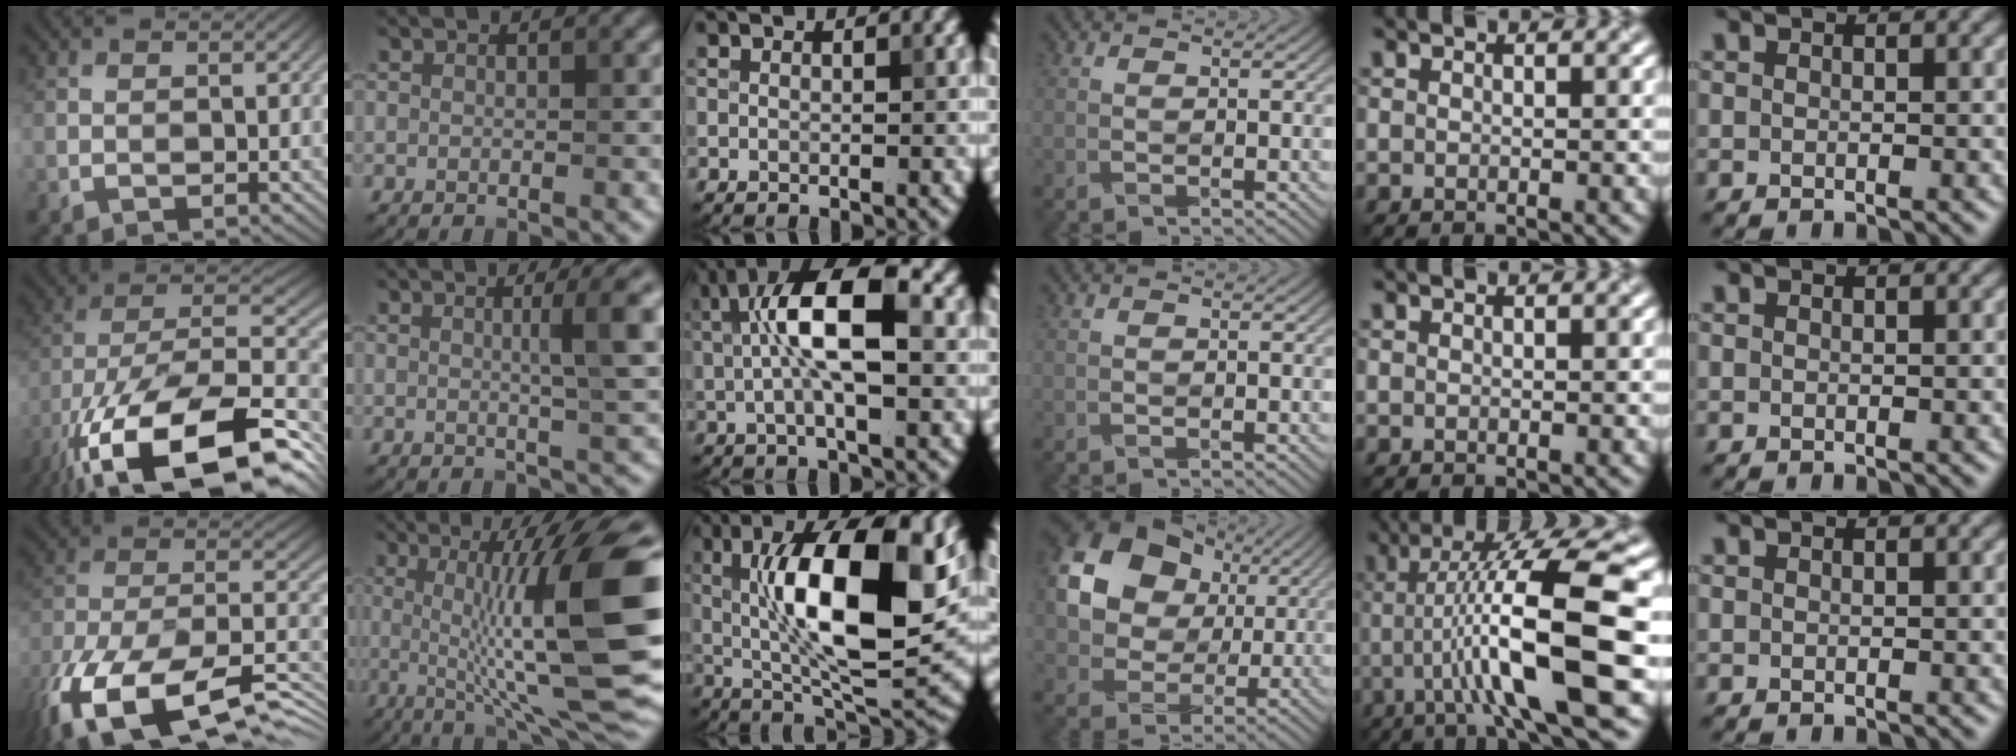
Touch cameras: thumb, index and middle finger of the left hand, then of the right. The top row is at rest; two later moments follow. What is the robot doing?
{"motion": "wrap", "object": "ribbon"}